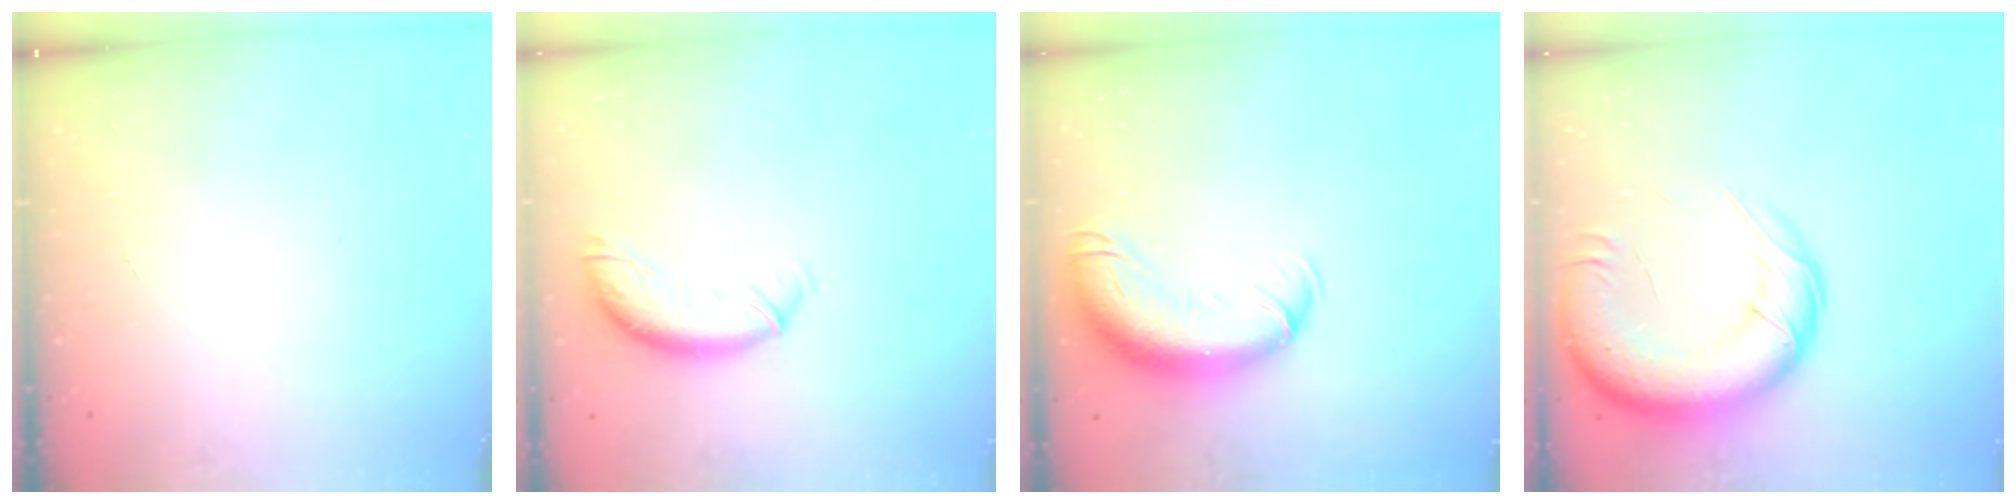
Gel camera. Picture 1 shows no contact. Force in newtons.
{"total": 10.3, "press": 10.3, "slide": 0.8}
{"total": 15.2, "press": 14.8, "slide": 3.6}
{"total": 22.3, "press": 21.7, "slide": 5.0}